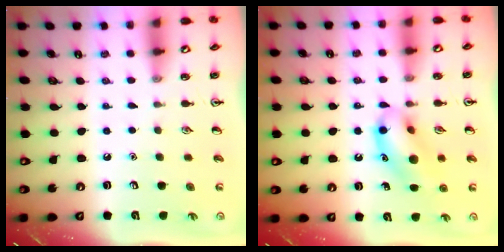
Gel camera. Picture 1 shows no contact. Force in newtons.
{"total": 13.0, "press": 12.7, "slide": 2.6}